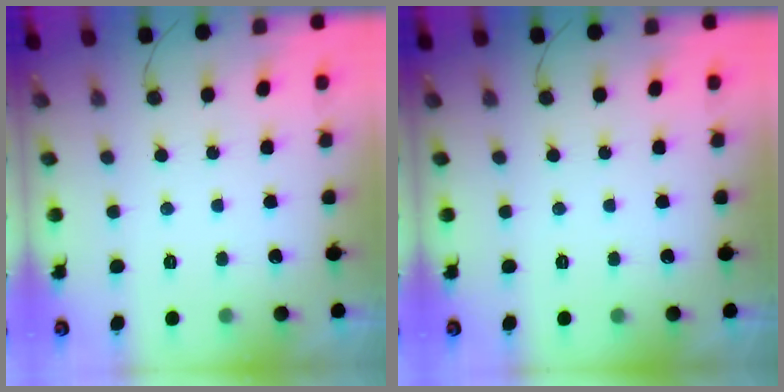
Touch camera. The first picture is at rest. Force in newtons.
{"total": 0.0}